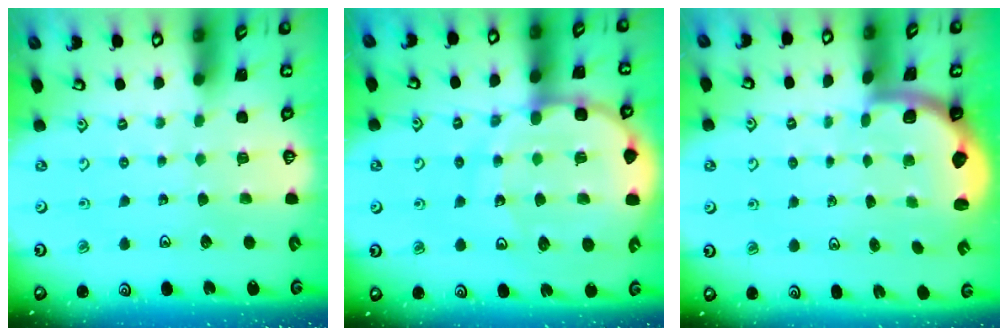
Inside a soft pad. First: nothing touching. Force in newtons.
{"total": 15.2, "press": 15.0, "slide": 2.6}
{"total": 1.9, "press": 1.8, "slide": 0.5}